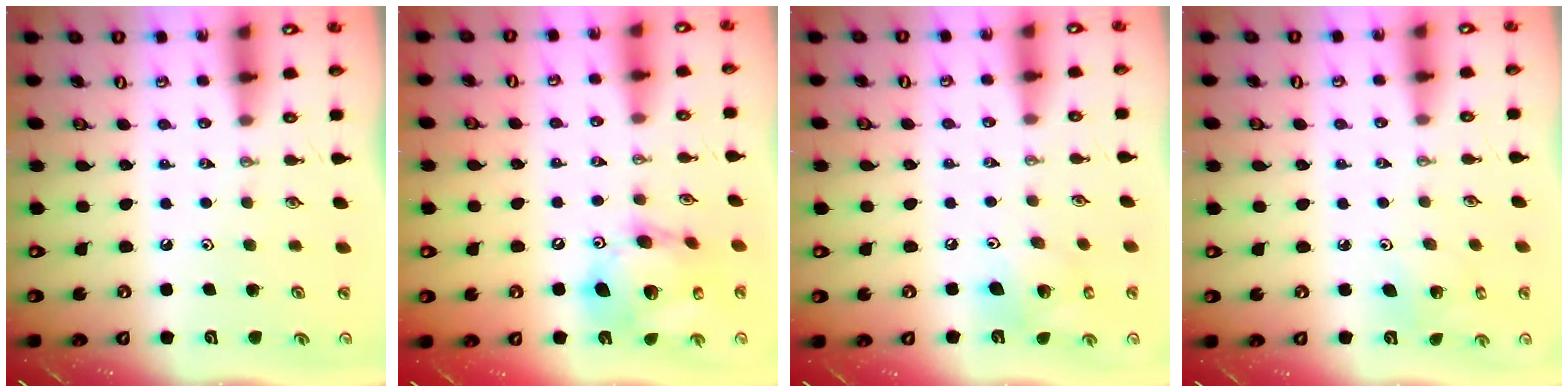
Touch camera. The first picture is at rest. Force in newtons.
{"total": 16.6, "press": 16.5, "slide": 2.0}
{"total": 12.2, "press": 12.1, "slide": 2.0}
{"total": 3.2, "press": 3.2, "slide": 0.2}